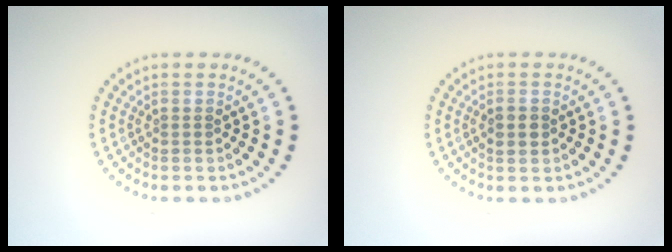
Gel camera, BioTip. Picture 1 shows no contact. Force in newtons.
{"total": 1.4, "press": 1.4, "slide": 0.1}